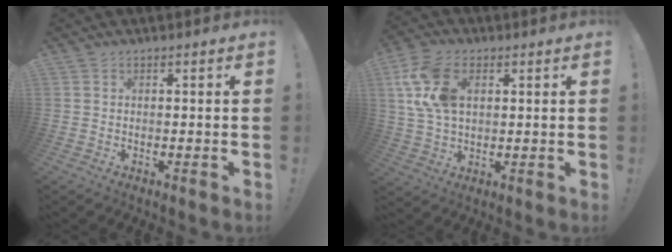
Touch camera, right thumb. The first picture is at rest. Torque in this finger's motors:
{"motor_torque": [0.12, 1.04, 1.37, 0.59, 0.16]}